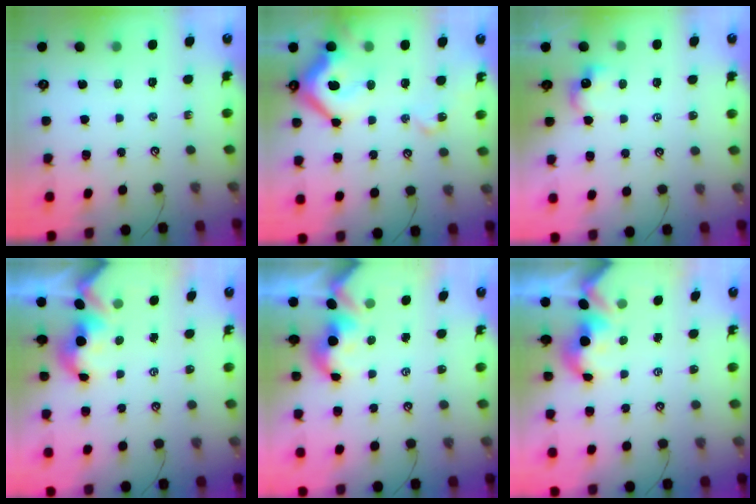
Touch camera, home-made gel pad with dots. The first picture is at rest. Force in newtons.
{"total": 16.4, "press": 16.3, "slide": 2.1}
{"total": 0.7, "press": 0.7, "slide": 0.3}
{"total": 2.2, "press": 2.2, "slide": 0.2}
{"total": 1.7, "press": 1.7, "slide": 0.2}
{"total": 2.2, "press": 2.2, "slide": 0.2}